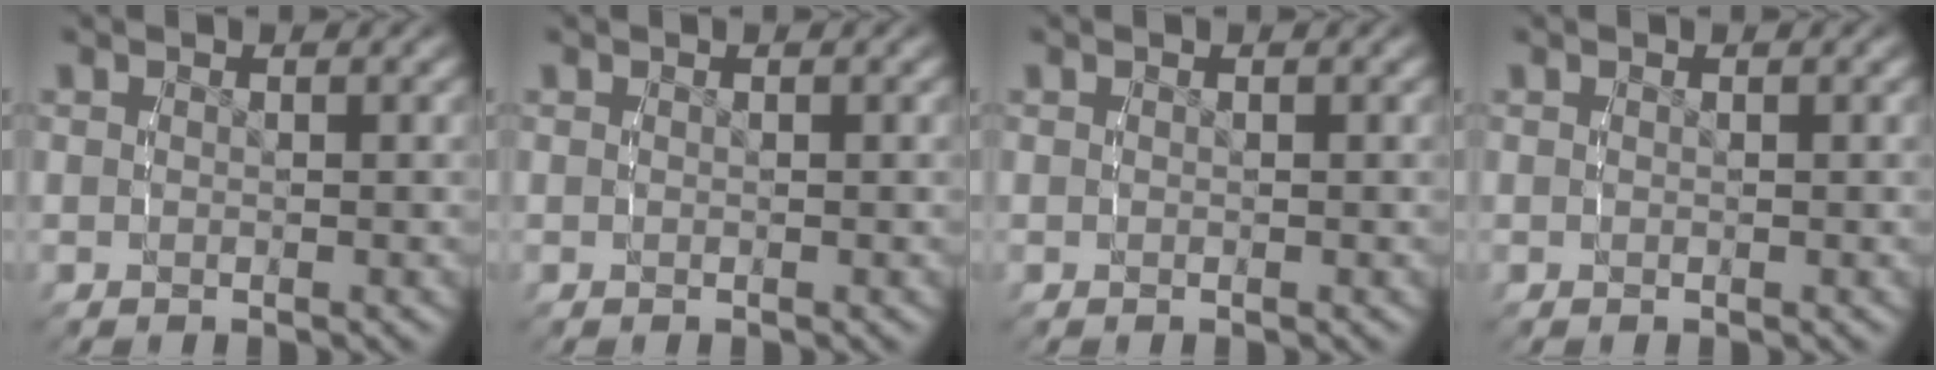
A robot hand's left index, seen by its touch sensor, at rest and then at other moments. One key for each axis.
{"total": 0.0}
{"total": 0.0}
{"total": 0.0}